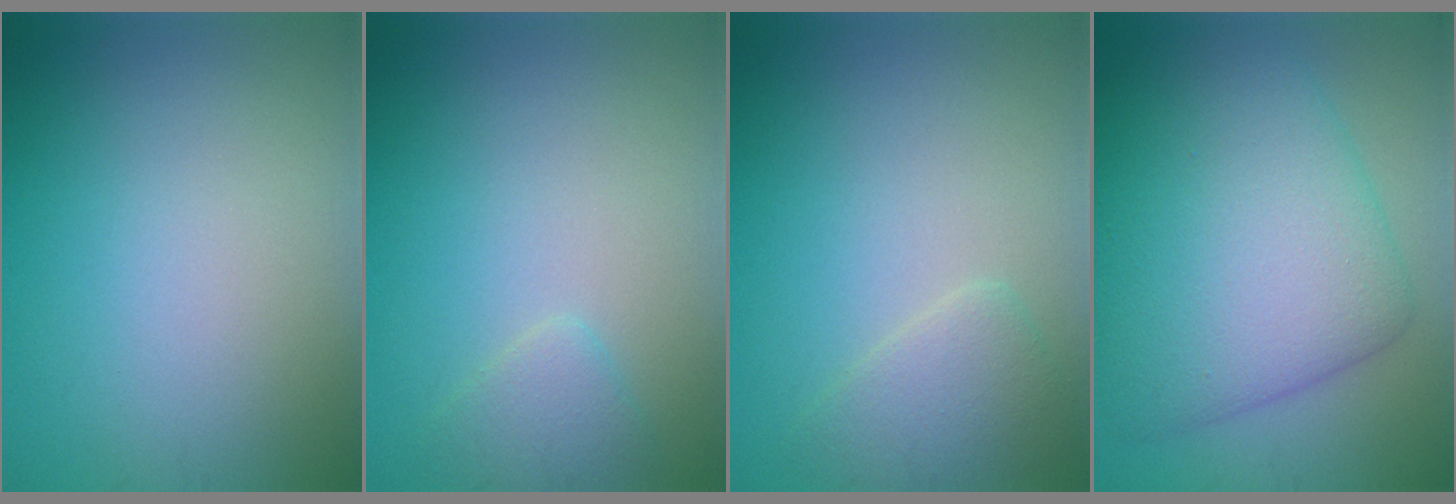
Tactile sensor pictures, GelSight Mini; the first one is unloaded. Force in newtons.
{"total": 1.7, "press": 1.7, "slide": 0.2}
{"total": 2.5, "press": 2.5, "slide": 0.2}
{"total": 11.0, "press": 11.0, "slide": 0.2}